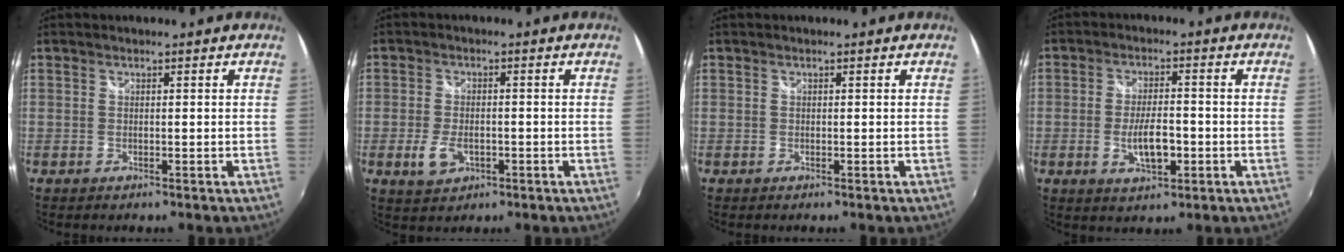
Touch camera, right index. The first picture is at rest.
{"total": 5.2, "force": [-1.9, 3.1, 3.7], "torque": [-0.085, -0.006, -0.031]}
{"total": 0.0}
{"total": 6.9, "force": [-1.9, 2.7, 6.1], "torque": [-0.118, -0.005, -0.029]}